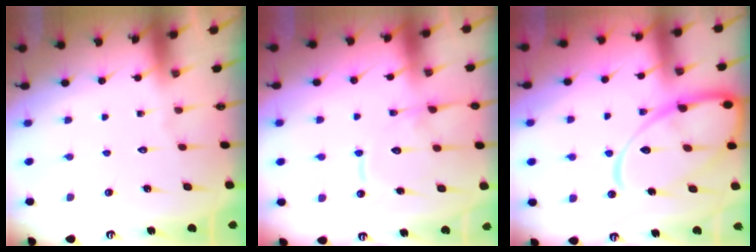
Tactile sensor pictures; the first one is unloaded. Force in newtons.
{"total": 12.5, "press": 12.5, "slide": 1.2}
{"total": 17.7, "press": 17.6, "slide": 1.8}